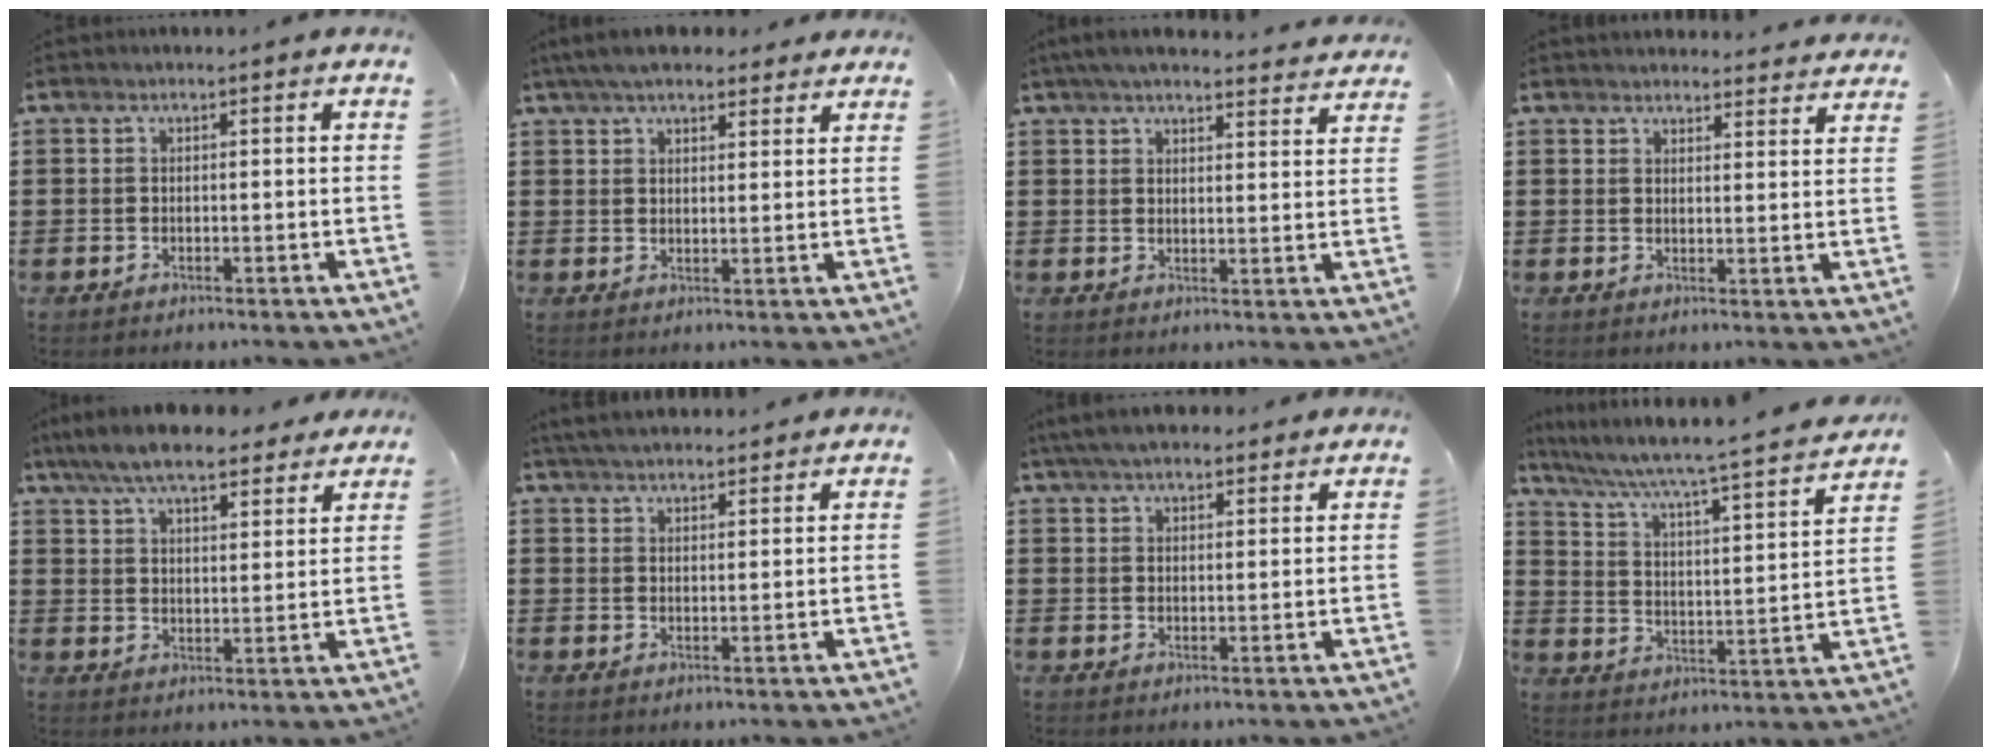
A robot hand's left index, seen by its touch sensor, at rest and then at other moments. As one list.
[{"total": 5.2, "force": [4.5, 1.4, 2.2], "torque": [-0.056, -0.003, 0.086]}, {"total": 4.5, "force": [4.2, 0.3, 1.6], "torque": [-0.045, -0.014, 0.077]}, {"total": 3.1, "force": [3.1, 0.3, 0.2], "torque": [-0.004, -0.014, 0.057]}, {"total": 8.3, "force": [7.4, 1.5, 3.4], "torque": [-0.092, -0.022, 0.137]}, {"total": 4.1, "force": [4.0, 0.5, 0.9], "torque": [-0.029, -0.006, 0.075]}, {"total": 5.0, "force": [4.4, 1.3, 2.0], "torque": [-0.051, -0.004, 0.084]}, {"total": 4.5, "force": [3.8, -0.4, 2.4], "torque": [-0.068, -0.046, 0.050]}]